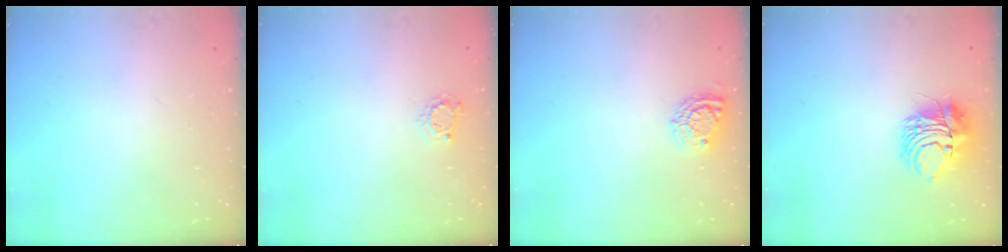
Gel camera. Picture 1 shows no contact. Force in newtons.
{"total": 3.8, "press": 3.7, "slide": 0.4}
{"total": 7.5, "press": 7.5, "slide": 0.2}
{"total": 9.0, "press": 8.9, "slide": 1.3}